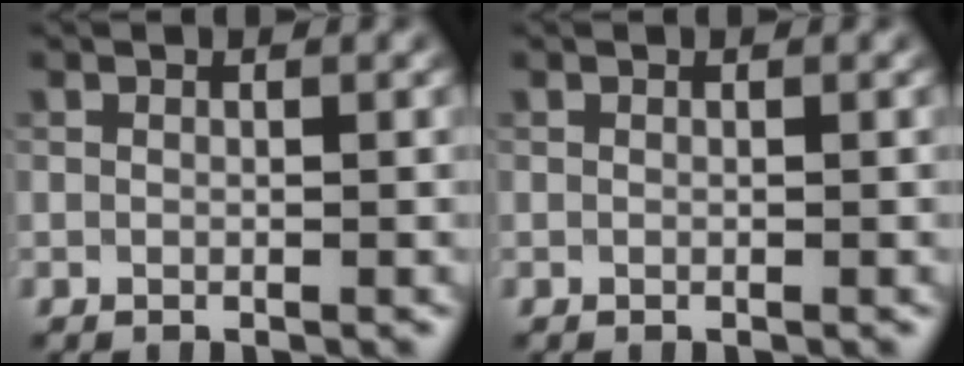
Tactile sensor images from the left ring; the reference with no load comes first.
{"total": 0.0}